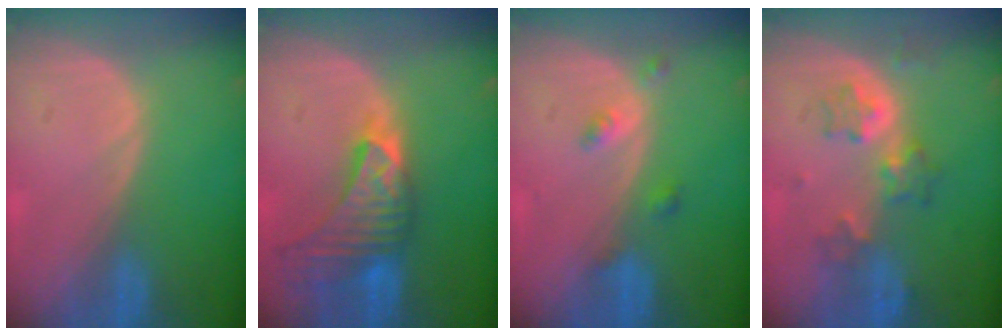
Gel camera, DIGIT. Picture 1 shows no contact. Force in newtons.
{"total": 8.9, "press": 8.3, "slide": 3.4}
{"total": 2.5, "press": 2.5, "slide": 0.2}
{"total": 5.3, "press": 5.2, "slide": 0.9}